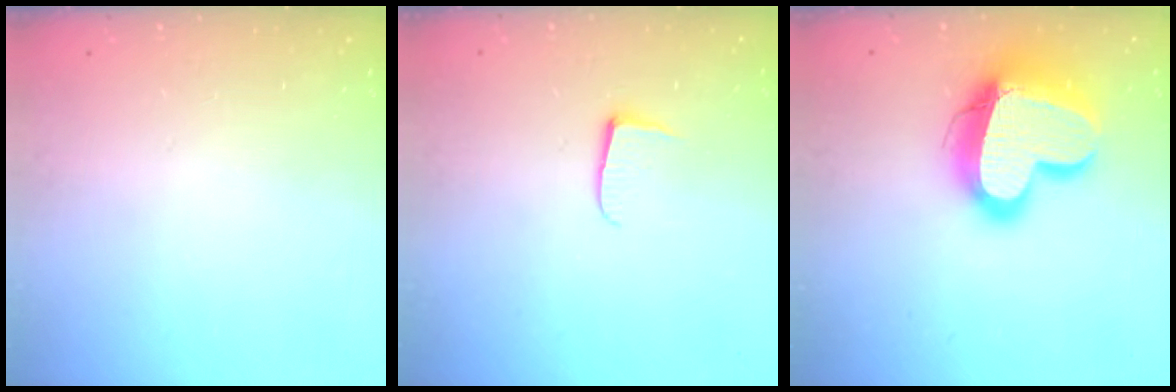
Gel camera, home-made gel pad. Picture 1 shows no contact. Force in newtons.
{"total": 5.4, "press": 5.3, "slide": 0.5}
{"total": 19.4, "press": 19.3, "slide": 1.7}